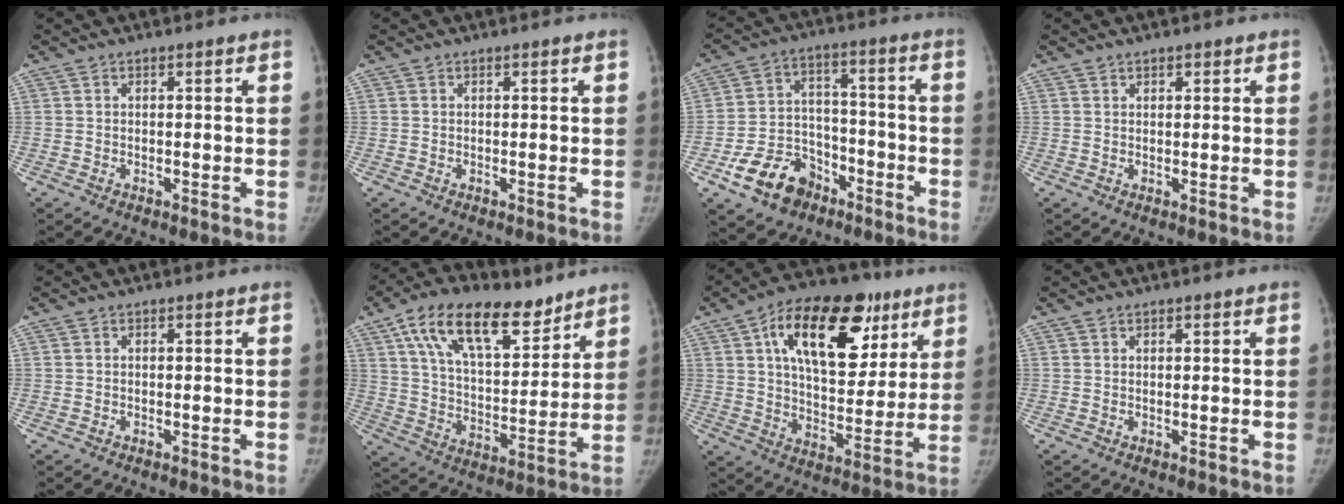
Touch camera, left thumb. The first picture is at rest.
{"total": 0.0}
{"total": 12.5, "force": [-7.3, 8.7, 5.3], "torque": [-0.060, 0.055, -0.119]}
{"total": 1.1, "force": [0.8, 0.6, 0.4], "torque": [0.002, -0.004, 0.010]}
{"total": 0.0}
{"total": 20.3, "force": [12.4, 9.8, 12.8], "torque": [-0.188, -0.038, 0.219]}
{"total": 24.2, "force": [10.8, 13.0, 17.3], "torque": [-0.229, -0.007, 0.172]}
{"total": 0.6, "force": [0.4, 0.3, 0.3], "torque": [-0.003, -0.002, 0.006]}